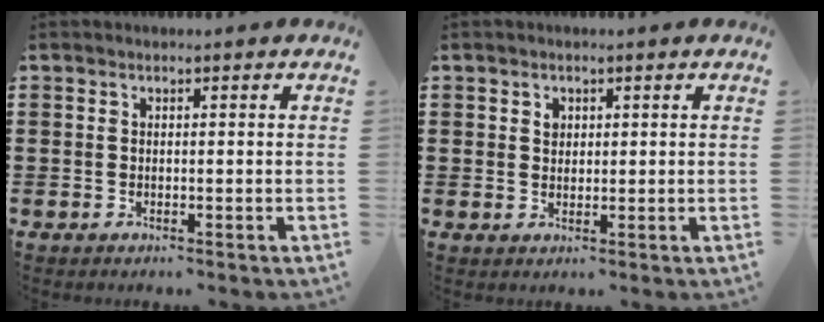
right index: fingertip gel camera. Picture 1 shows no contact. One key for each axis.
{"total": 1.4, "fx": 0.6, "fy": 1.1, "fz": 0.6, "tx": -0.013, "ty": 0.004, "tz": 0.012}